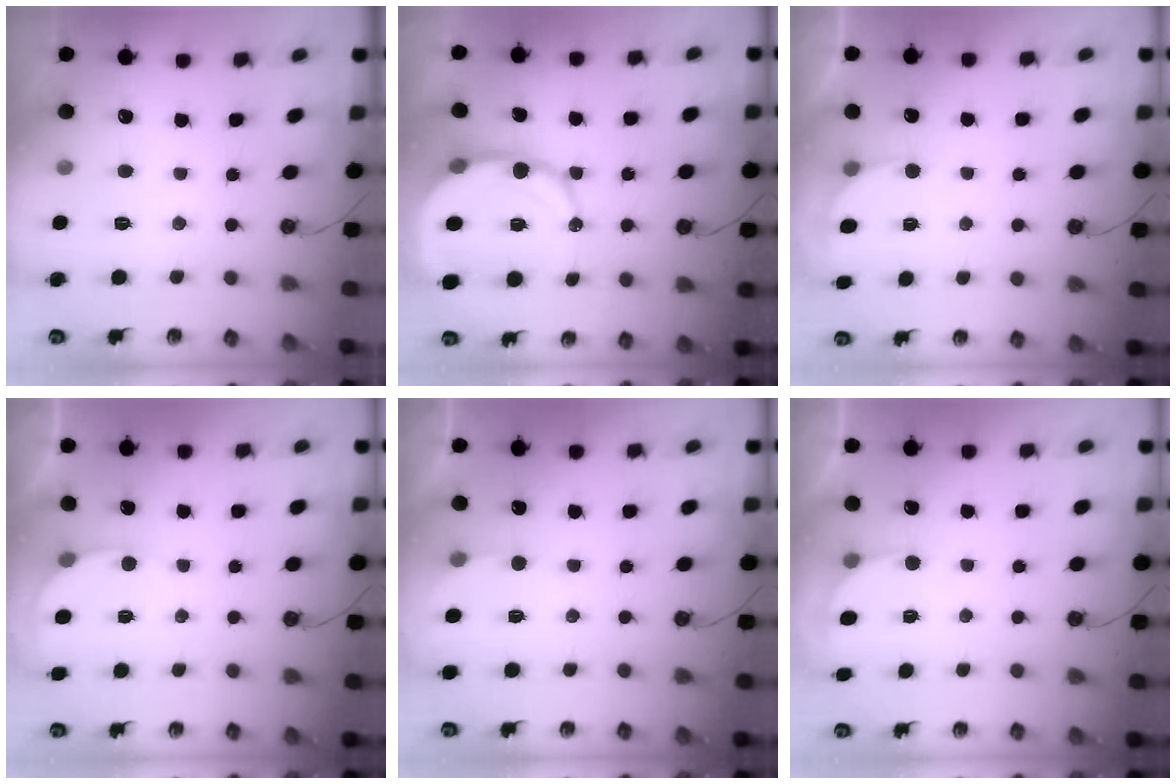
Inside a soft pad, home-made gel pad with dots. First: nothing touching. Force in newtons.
{"total": 12.1, "press": 12.0, "slide": 1.7}
{"total": 2.1, "press": 2.0, "slide": 0.6}
{"total": 4.2, "press": 4.2, "slide": 0.2}
{"total": 3.0, "press": 3.0, "slide": 0.3}
{"total": 2.1, "press": 2.0, "slide": 0.6}